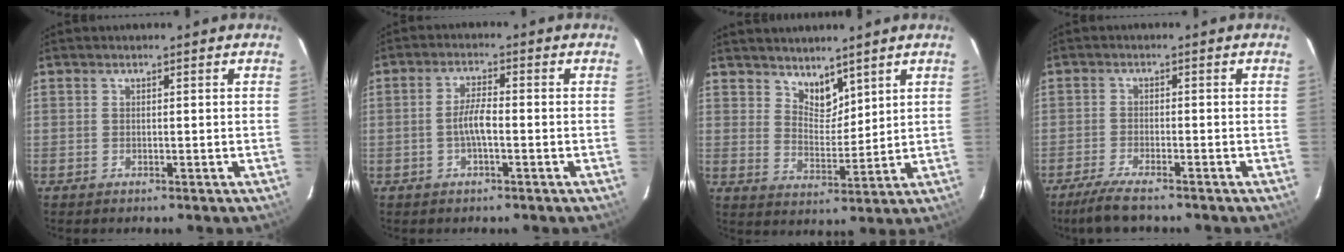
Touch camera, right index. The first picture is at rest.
{"total": 4.0, "force": [-1.2, 0.8, 3.8], "torque": [-0.077, 0.006, -0.022]}
{"total": 5.6, "force": [4.6, 2.6, 1.8], "torque": [-0.019, -0.004, 0.084]}
{"total": 6.3, "force": [-5.2, 0.9, 3.4], "torque": [-0.091, -0.018, -0.098]}